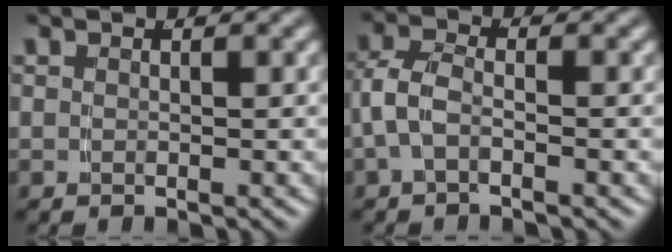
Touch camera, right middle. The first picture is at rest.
{"total": 3.1, "force": [-0.7, 1.9, 2.4], "torque": [-0.064, -0.015, -0.008]}